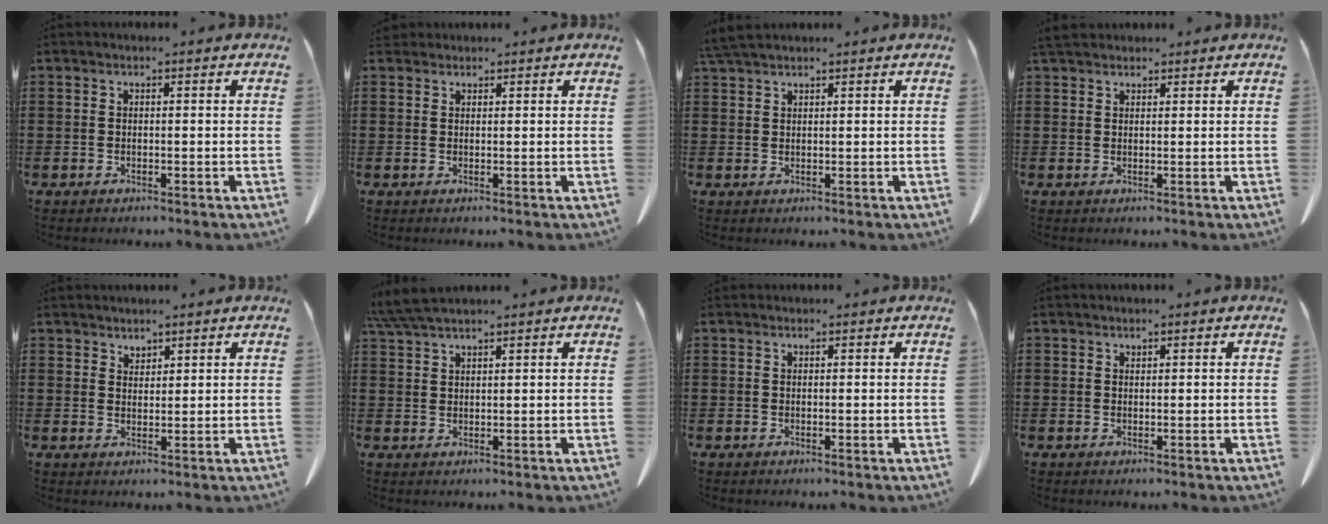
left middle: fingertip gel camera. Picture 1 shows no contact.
{"total": 1.4, "force": [1.3, 0.5, 0.2], "torque": [-0.009, 0.001, 0.026]}
{"total": 2.8, "force": [2.4, 0.4, 1.4], "torque": [-0.034, -0.001, 0.047]}
{"total": 2.4, "force": [2.1, 0.9, 0.9], "torque": [-0.024, 0.003, 0.042]}
{"total": 1.9, "force": [1.8, 0.5, 0.0], "torque": [-0.005, -0.001, 0.037]}
{"total": 4.6, "force": [3.9, 0.4, 2.4], "torque": [-0.057, -0.003, 0.075]}
{"total": 0.0}
{"total": 0.6, "force": [0.6, 0.2, 0.0], "torque": [-0.002, -0.002, 0.012]}